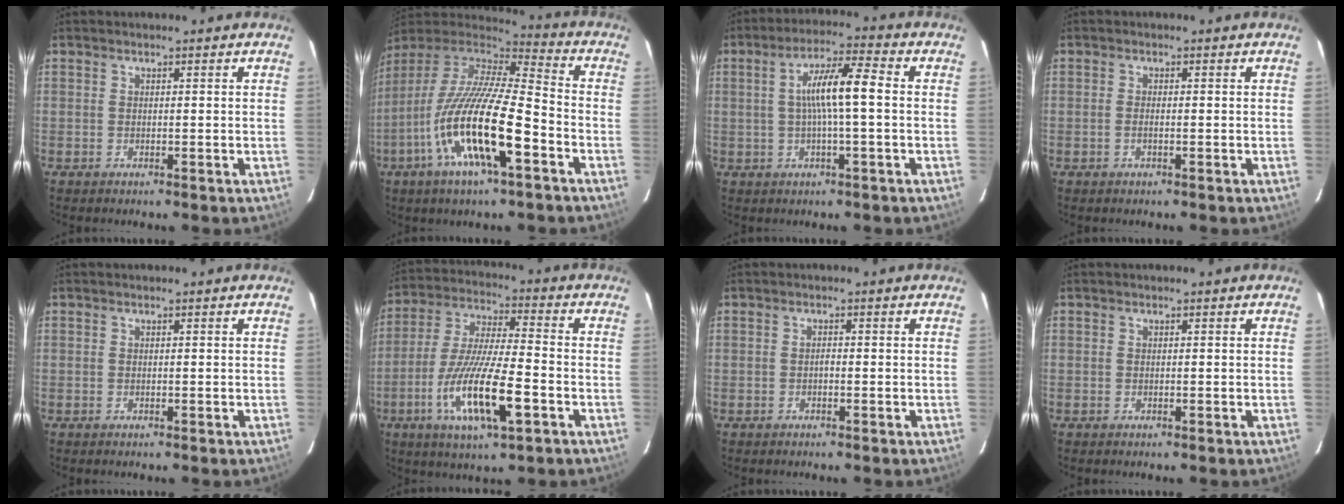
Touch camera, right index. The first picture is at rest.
{"total": 21.4, "force": [-8.3, 4.8, 19.2], "torque": [-0.355, -0.035, -0.163]}
{"total": 8.5, "force": [0.1, 0.6, 8.5], "torque": [-0.151, 0.014, 0.002]}
{"total": 0.9, "force": [-0.2, 0.2, 0.8], "torque": [-0.019, 0.001, -0.005]}
{"total": 0.0}
{"total": 16.4, "force": [-6.2, 3.1, 14.8], "torque": [-0.303, -0.021, -0.117]}
{"total": 0.6, "force": [-0.3, 0.3, 0.4], "torque": [-0.004, 0.005, -0.007]}
{"total": 0.0}